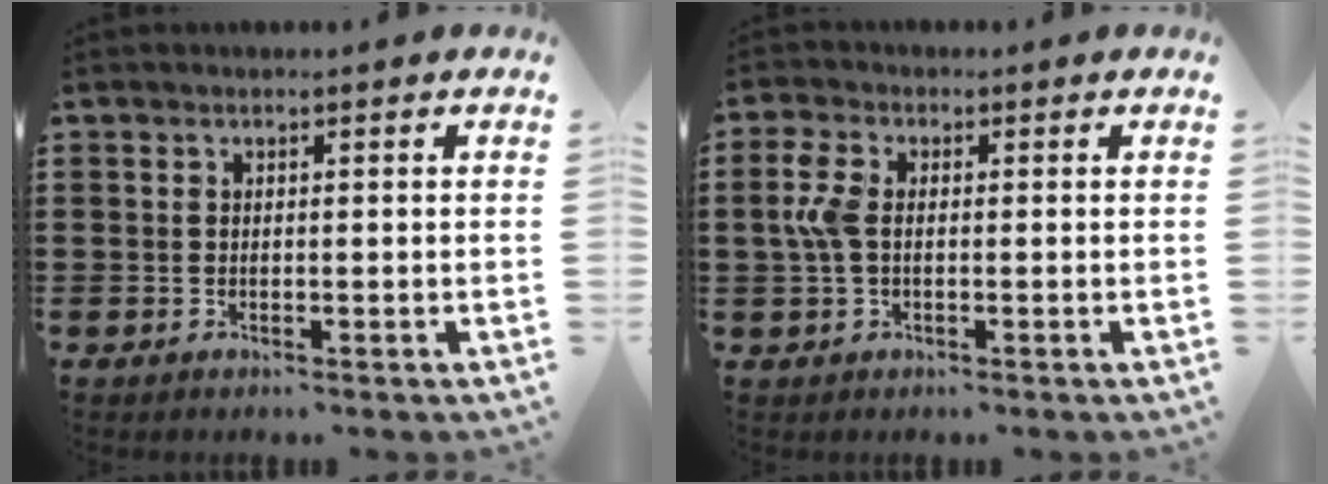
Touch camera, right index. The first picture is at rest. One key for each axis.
{"total": 4.8, "fx": 0.1, "fy": 2.7, "fz": 4.0, "tx": -0.110, "ty": 0.000, "tz": -0.008}